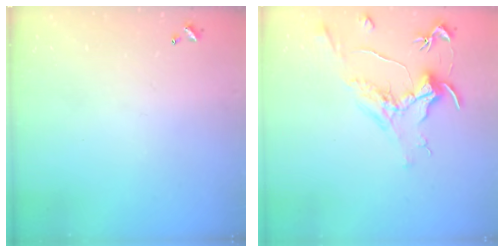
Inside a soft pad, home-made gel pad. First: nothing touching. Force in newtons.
{"total": 1.6, "press": 1.4, "slide": 0.7}